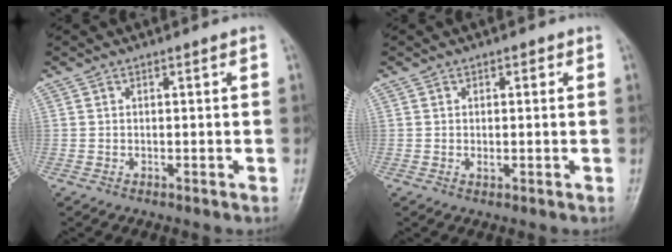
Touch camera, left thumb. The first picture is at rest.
{"total": 1.7, "force": [0.3, 1.2, 1.2], "torque": [-0.009, 0.000, 0.003]}